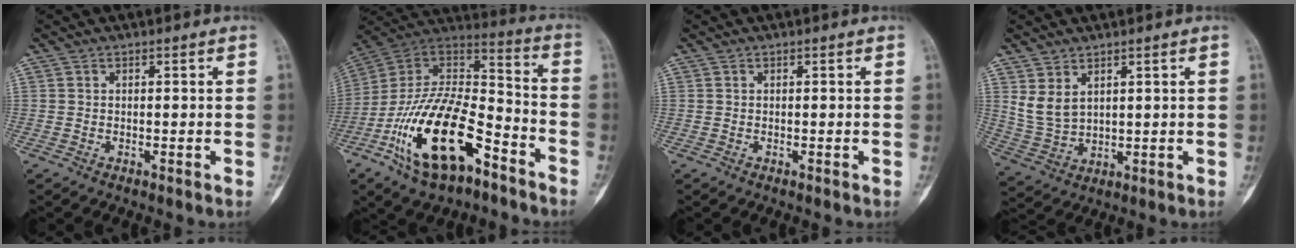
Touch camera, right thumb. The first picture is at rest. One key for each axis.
{"total": 24.0, "fx": -11.8, "fy": 11.1, "fz": 17.8, "tx": -0.347, "ty": 0.069, "tz": -0.209}
{"total": 0.0}
{"total": 5.8, "fx": 2.8, "fy": 3.4, "fz": 3.7, "tx": -0.068, "ty": -0.016, "tz": 0.071}